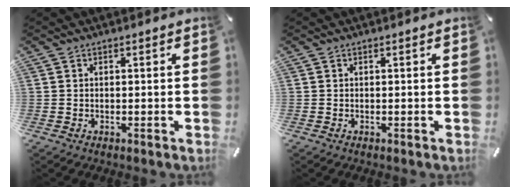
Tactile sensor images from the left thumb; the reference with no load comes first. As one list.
[{"total": 0.0}]